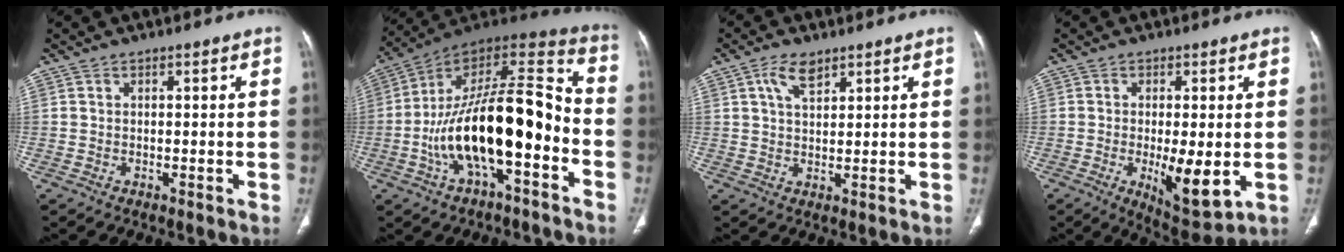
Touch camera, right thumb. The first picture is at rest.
{"total": 23.5, "force": [-6.4, 9.4, 20.5], "torque": [-0.349, 0.064, -0.100]}
{"total": 4.8, "force": [2.8, 2.3, 3.2], "torque": [-0.054, -0.007, 0.053]}
{"total": 10.1, "force": [-1.9, 3.5, 9.3], "torque": [-0.139, -0.025, -0.020]}